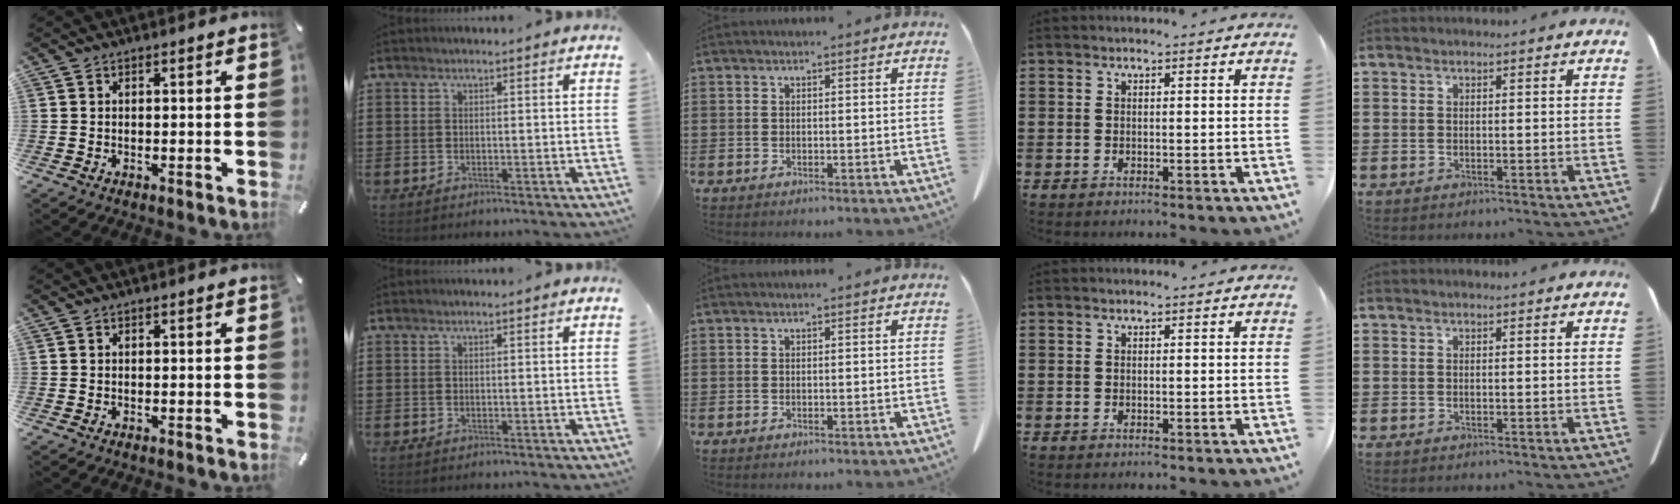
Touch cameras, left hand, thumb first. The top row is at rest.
{}